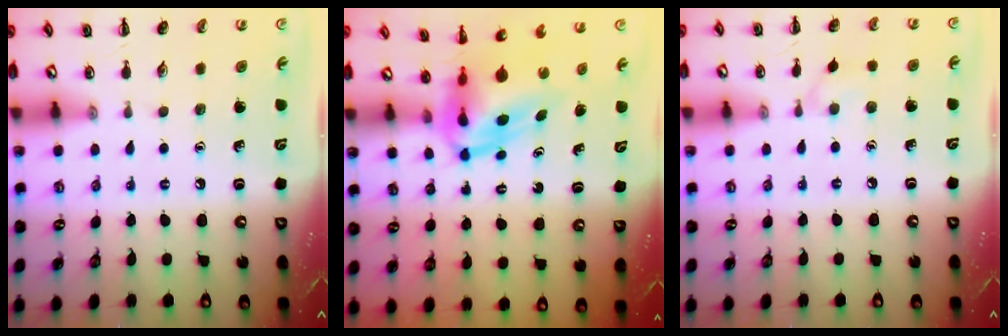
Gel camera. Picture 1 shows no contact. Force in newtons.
{"total": 5.0, "press": 4.8, "slide": 1.3}
{"total": 4.2, "press": 3.9, "slide": 1.6}